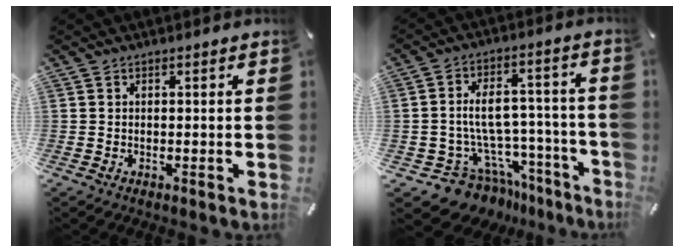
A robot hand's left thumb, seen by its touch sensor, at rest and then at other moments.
{"total": 12.8, "force": [-4.6, 9.7, 7.0], "torque": [-0.123, 0.011, -0.066]}